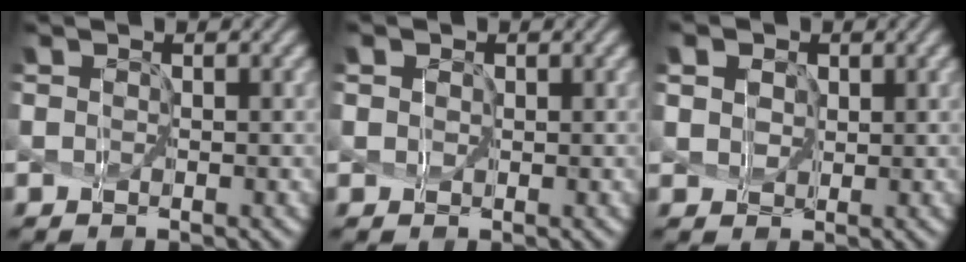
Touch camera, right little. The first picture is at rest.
{"total": 2.2, "force": [0.9, 1.7, 1.0], "torque": [-0.007, 0.022, -0.001]}
{"total": 5.8, "force": [2.7, 4.1, 3.0], "torque": [-0.064, 0.022, 0.029]}